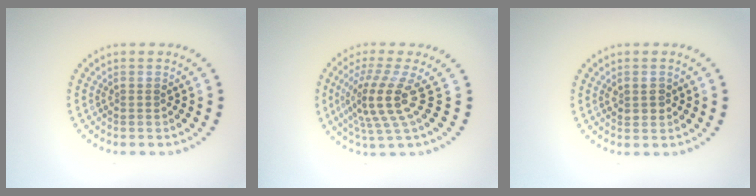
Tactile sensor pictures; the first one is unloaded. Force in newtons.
{"total": 4.5, "press": 3.1, "slide": 3.2}
{"total": 1.5, "press": 1.5, "slide": 0.4}